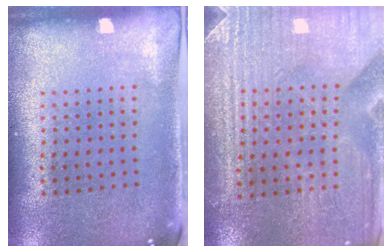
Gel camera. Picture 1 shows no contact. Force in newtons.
{"total": 3.2, "press": 3.1, "slide": 0.5}